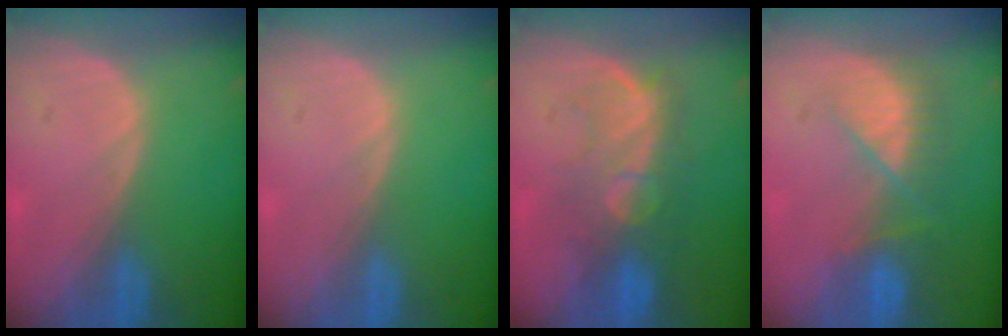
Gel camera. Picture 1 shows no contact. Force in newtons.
{"total": 0.0}
{"total": 8.8, "press": 8.2, "slide": 3.2}
{"total": 7.6, "press": 6.7, "slide": 3.6}